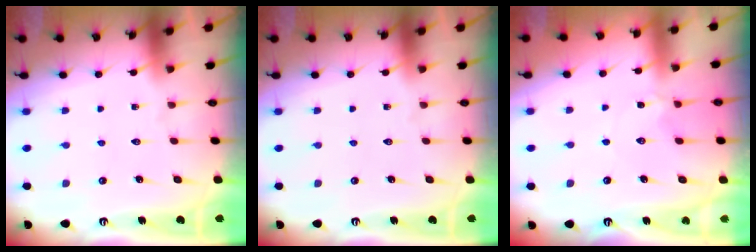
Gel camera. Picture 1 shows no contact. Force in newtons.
{"total": 0.0}
{"total": 3.0, "press": 3.0, "slide": 0.5}